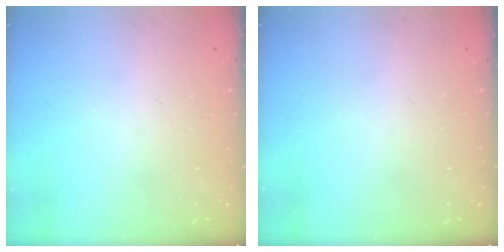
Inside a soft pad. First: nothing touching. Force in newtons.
{"total": 0.0}